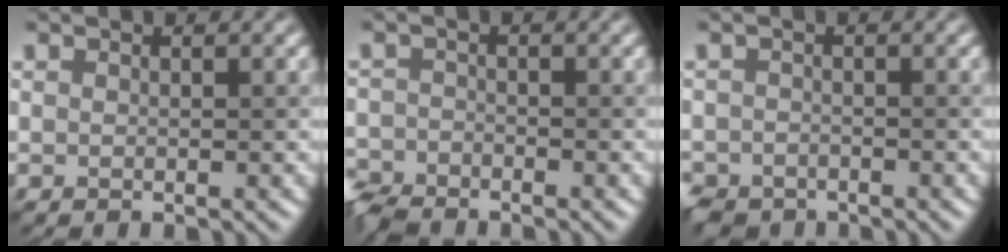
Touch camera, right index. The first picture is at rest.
{"total": 3.3, "force": [-3.0, 1.0, 0.8], "torque": [-0.019, -0.006, -0.073]}
{"total": 3.4, "force": [-2.8, 1.9, 0.6], "torque": [0.001, 0.001, -0.050]}